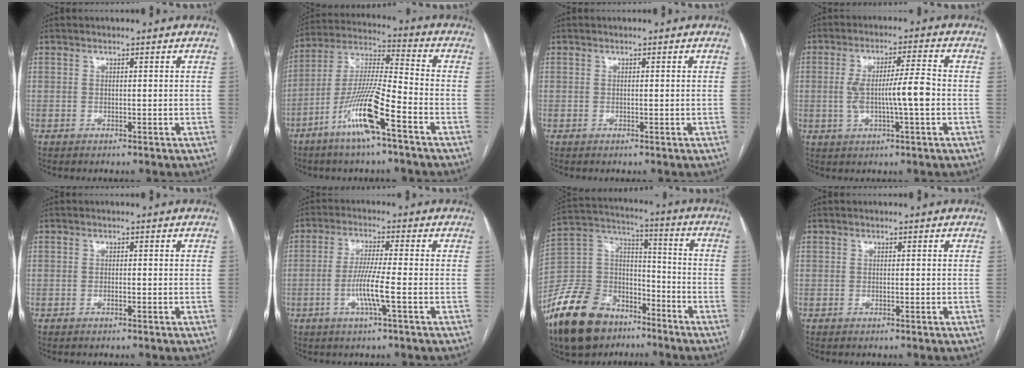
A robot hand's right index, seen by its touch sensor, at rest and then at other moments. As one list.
[{"total": 13.6, "force": [-7.0, 0.8, 11.6], "torque": [-0.233, -0.010, -0.135]}, {"total": 0.0}, {"total": 8.2, "force": [-1.1, 0.6, 8.1], "torque": [-0.146, 0.009, -0.016]}, {"total": 0.7, "force": [-0.4, 0.1, 0.6], "torque": [-0.012, 0.000, -0.004]}, {"total": 6.4, "force": [-2.0, -0.4, 6.1], "torque": [-0.118, -0.006, -0.039]}, {"total": 18.7, "force": [-12.8, 10.6, 8.6], "torque": [-0.183, 0.037, -0.229]}, {"total": 0.0}]